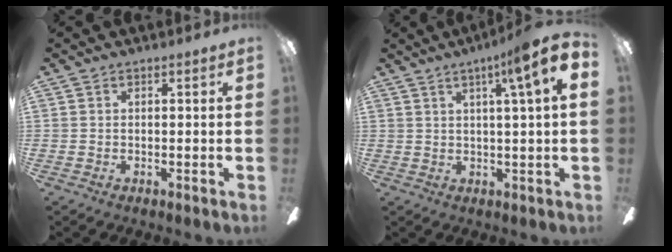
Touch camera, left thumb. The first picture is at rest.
{"total": 9.4, "force": [4.6, 0.2, 8.2], "torque": [-0.123, -0.020, 0.065]}